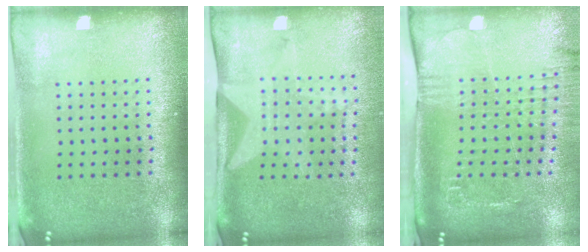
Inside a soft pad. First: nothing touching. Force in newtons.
{"total": 2.1, "press": 1.5, "slide": 1.4}
{"total": 2.6, "press": 2.1, "slide": 1.6}